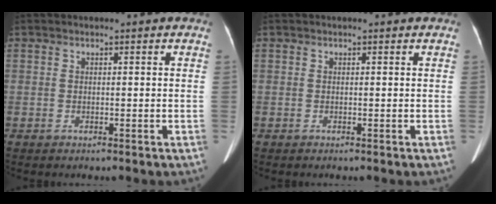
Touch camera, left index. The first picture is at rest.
{"total": 1.2, "force": [1.0, 0.2, 0.5], "torque": [-0.003, 0.002, 0.008]}